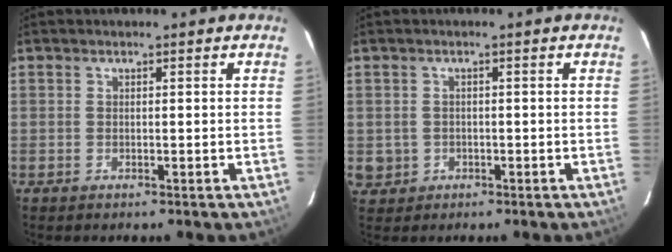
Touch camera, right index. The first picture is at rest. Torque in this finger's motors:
{"motor_torque": [0.20, -0.04, 0.08, 0.01]}